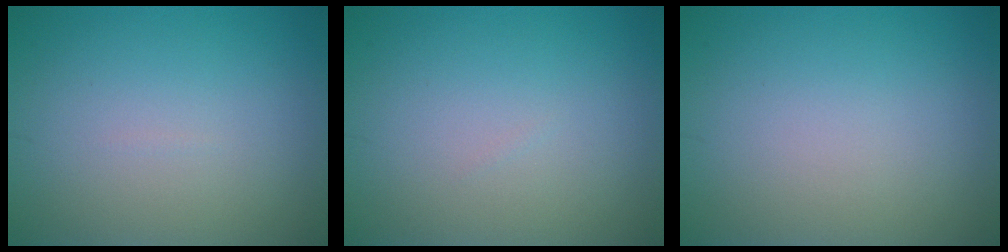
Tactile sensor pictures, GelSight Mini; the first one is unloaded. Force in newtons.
{"total": 0.0}
{"total": 0.0}